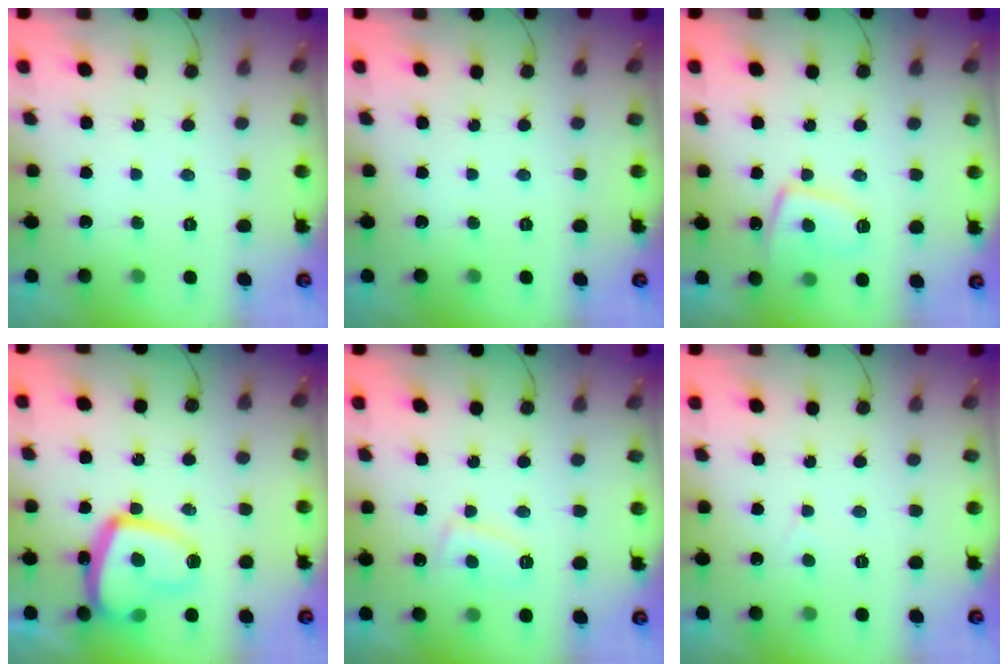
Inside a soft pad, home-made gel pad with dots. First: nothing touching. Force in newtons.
{"total": 0.0}
{"total": 9.3, "press": 9.2, "slide": 1.2}
{"total": 16.6, "press": 16.5, "slide": 1.6}
{"total": 5.4, "press": 5.4, "slide": 0.9}
{"total": 2.3, "press": 2.3, "slide": 0.2}